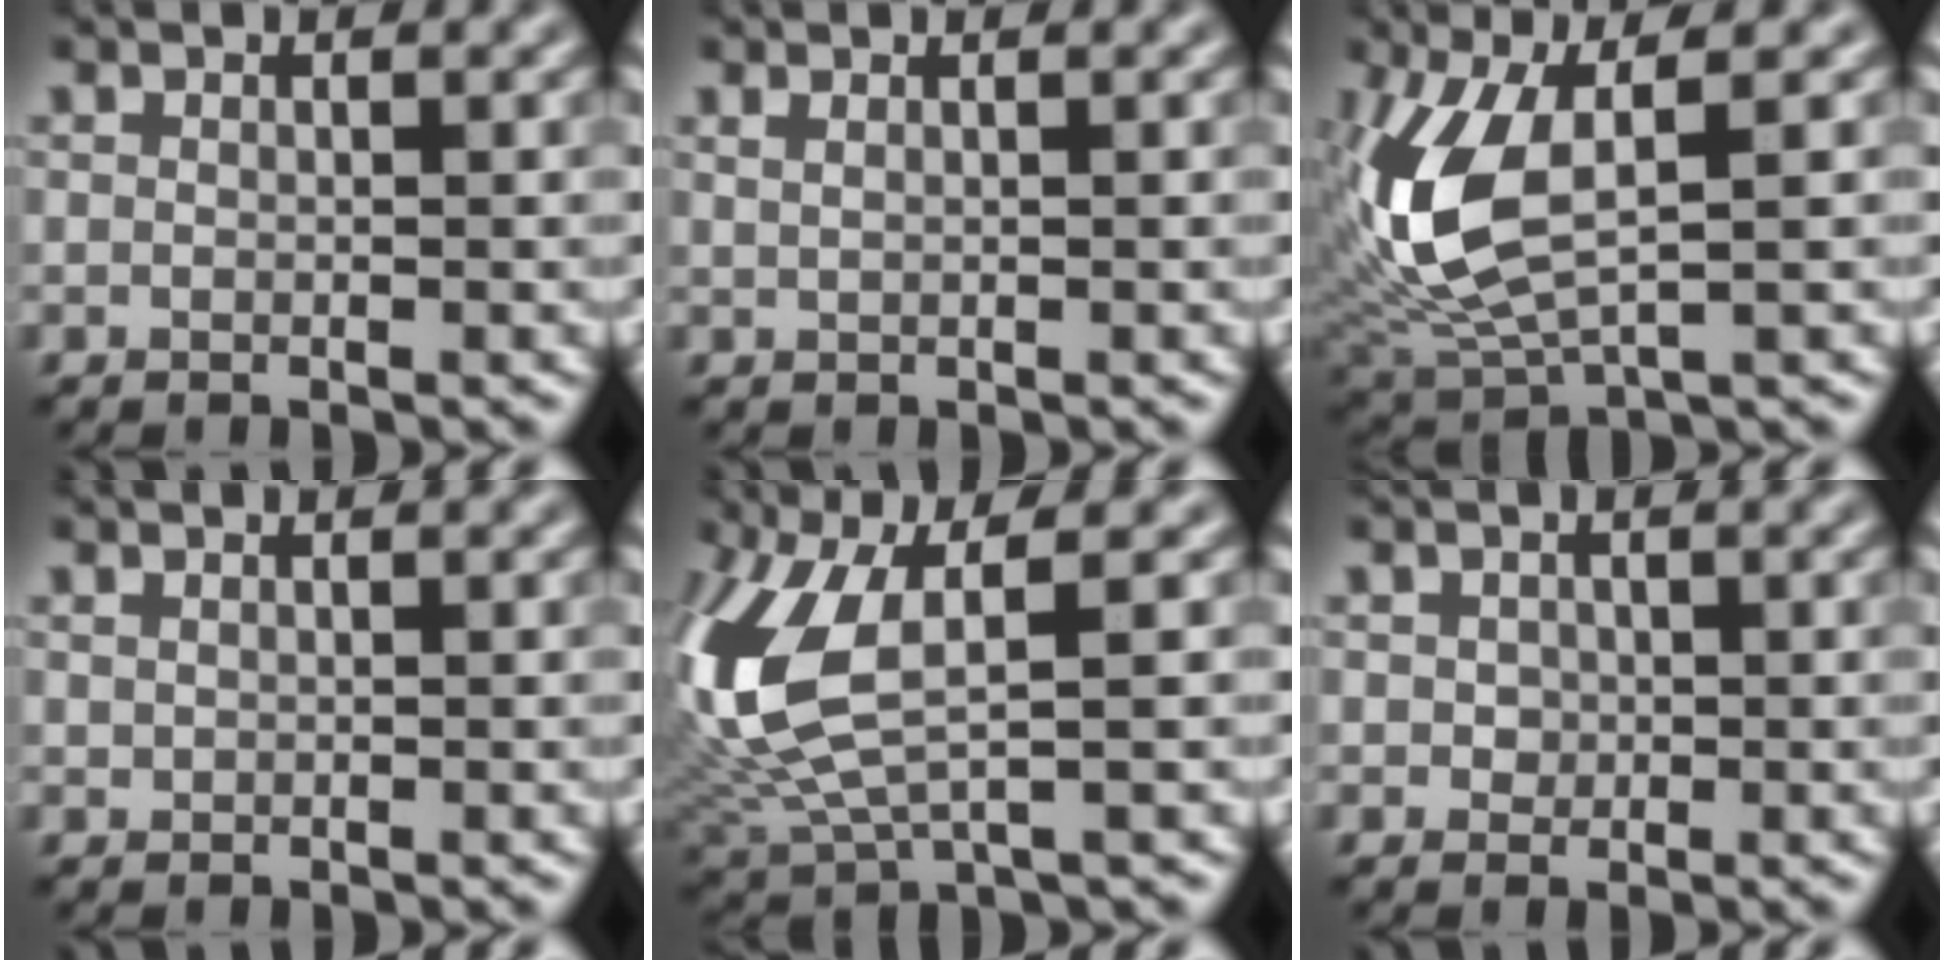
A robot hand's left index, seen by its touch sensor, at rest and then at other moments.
{"total": 0.9, "force": [0.6, 0.3, 0.6], "torque": [-0.009, 0.000, 0.007]}
{"total": 8.0, "force": [1.0, 3.6, 7.1], "torque": [-0.178, -0.002, 0.026]}
{"total": 0.0}
{"total": 8.8, "force": [1.4, 3.5, 7.9], "torque": [-0.206, 0.002, 0.033]}
{"total": 1.0, "force": [0.1, 0.9, 0.4], "torque": [-0.004, -0.001, 0.003]}